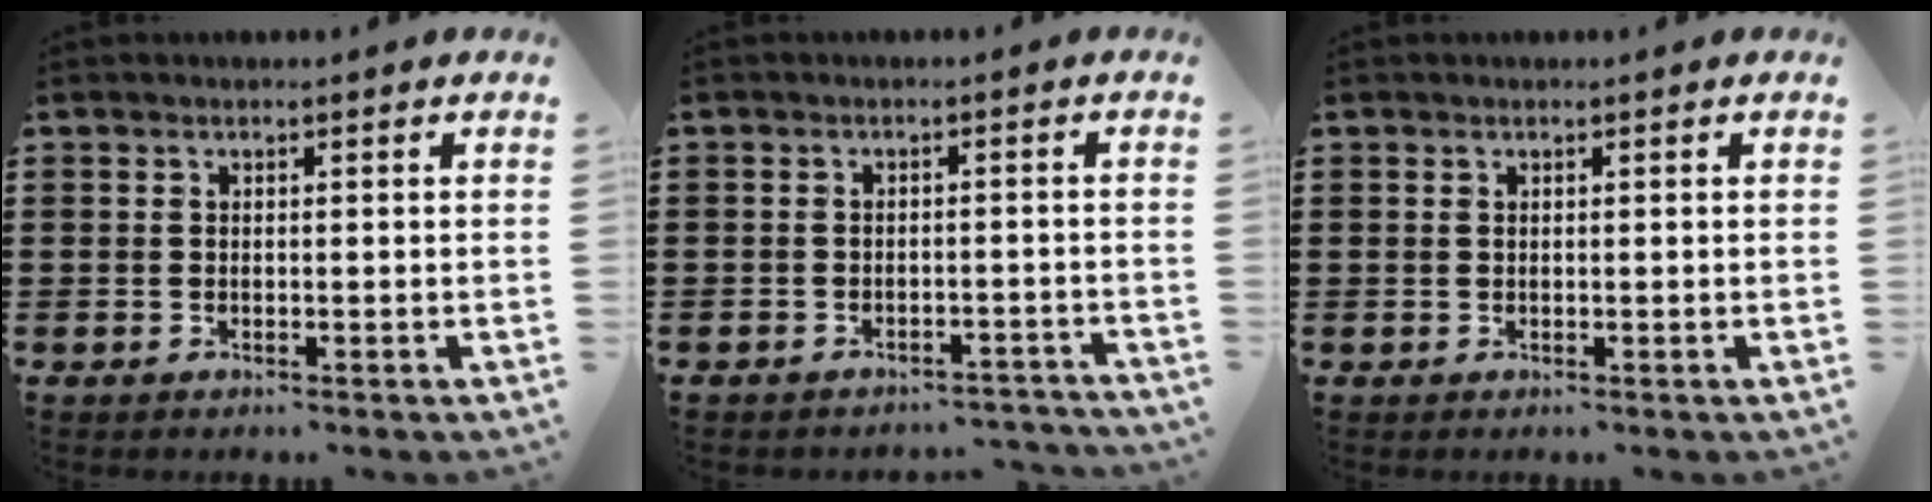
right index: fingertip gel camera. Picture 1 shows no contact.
{"total": 2.4, "force": [-2.3, 0.4, 0.2], "torque": [-0.009, -0.001, -0.049]}
{"total": 0.0}